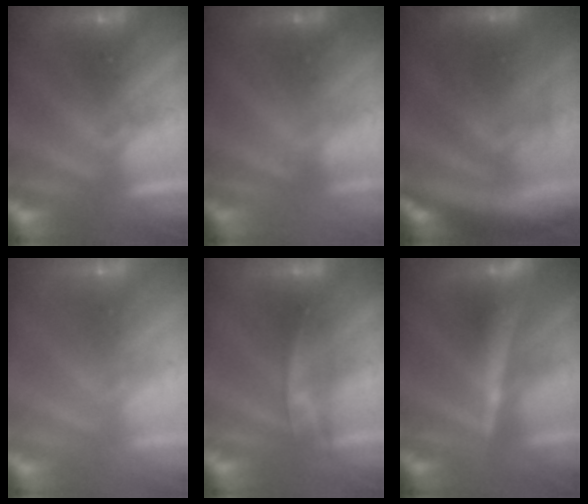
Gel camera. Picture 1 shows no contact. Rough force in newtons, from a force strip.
{"total": 2.2}
{"total": 5.6}
{"total": 9.6}
{"total": 2.2}
{"total": 4.4}